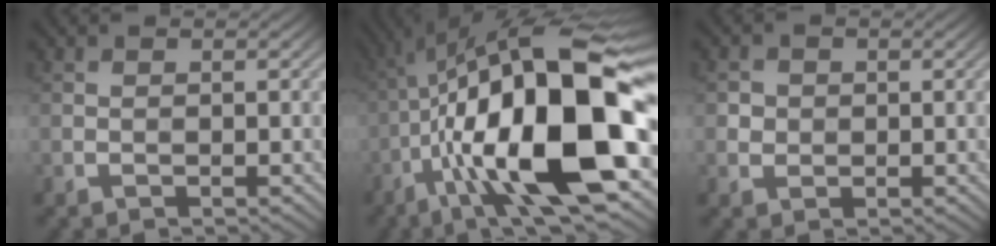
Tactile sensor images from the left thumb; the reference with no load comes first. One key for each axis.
{"total": 20.8, "fx": -4.4, "fy": 6.7, "fz": 19.2, "tx": -0.331, "ty": 0.019, "tz": -0.074}
{"total": 1.9, "fx": 0.1, "fy": 1.9, "fz": 0.5, "tx": -0.012, "ty": -0.002, "tz": 0.002}